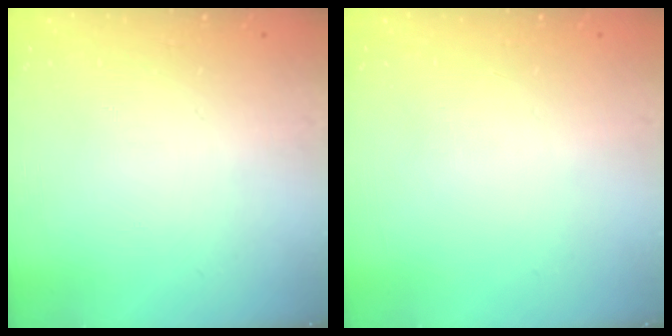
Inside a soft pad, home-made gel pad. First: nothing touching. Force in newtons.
{"total": 0.0}